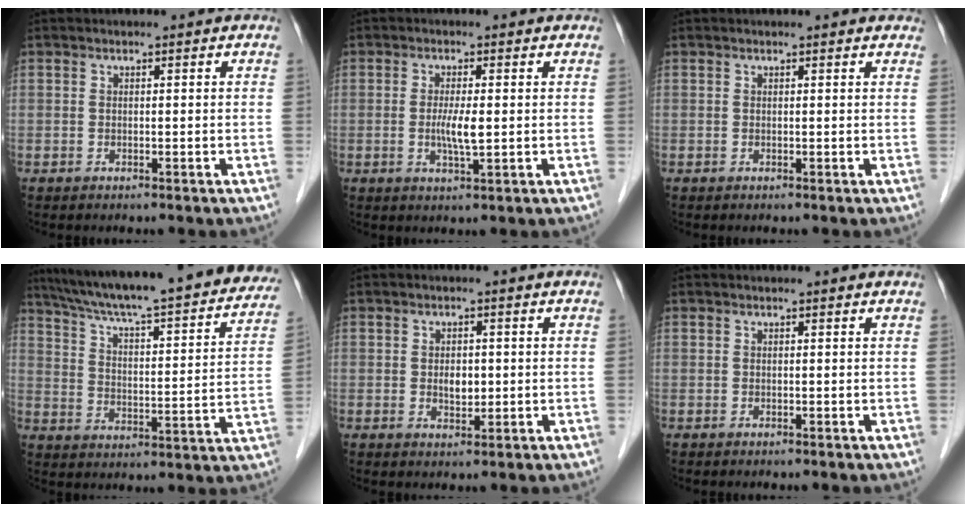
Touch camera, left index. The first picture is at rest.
{"total": 3.6, "force": [-0.1, 0.6, 3.6], "torque": [-0.065, -0.008, 0.000]}
{"total": 3.0, "force": [2.6, 1.2, 0.7], "torque": [0.005, 0.011, 0.020]}
{"total": 31.2, "force": [27.2, 4.4, 14.6], "torque": [-0.229, -0.041, 0.355]}
{"total": 2.7, "force": [0.0, 1.8, 2.0], "torque": [-0.030, -0.001, 0.006]}
{"total": 1.1, "force": [1.1, 0.3, 0.2], "torque": [-0.002, 0.006, 0.012]}